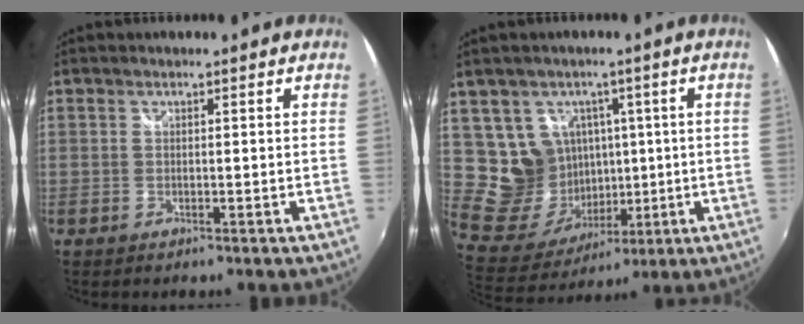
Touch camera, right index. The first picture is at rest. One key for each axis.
{"total": 12.6, "fx": 3.4, "fy": 11.4, "fz": 4.3, "tx": -0.109, "ty": 0.000, "tz": 0.088}